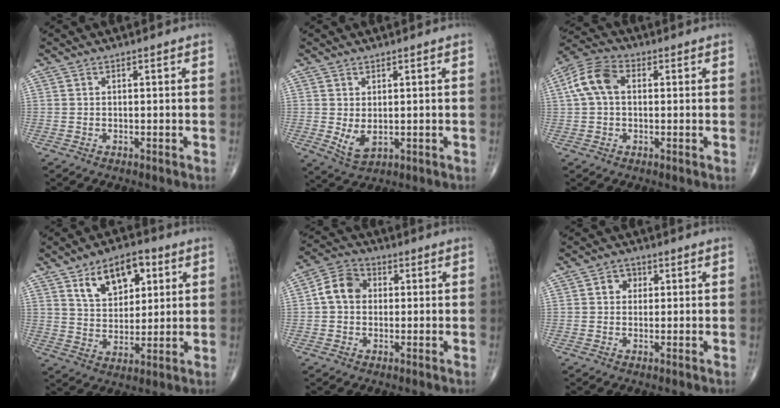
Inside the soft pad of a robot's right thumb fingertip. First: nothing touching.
{"total": 4.0, "force": [0.0, 2.2, 3.3], "torque": [-0.057, -0.008, 0.014]}
{"total": 8.1, "force": [1.3, 5.3, 6.0], "torque": [-0.126, 0.026, 0.018]}
{"total": 12.0, "force": [5.4, 7.1, 8.0], "torque": [-0.093, -0.016, 0.093]}
{"total": 7.1, "force": [0.5, 5.7, 4.2], "torque": [-0.066, 0.020, -0.002]}
{"total": 2.9, "force": [0.7, 2.5, 1.3], "torque": [0.000, 0.003, 0.004]}